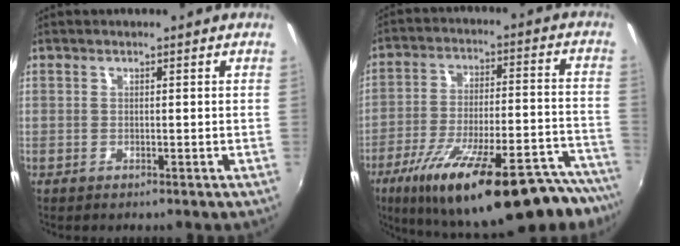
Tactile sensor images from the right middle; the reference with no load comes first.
{"total": 31.6, "force": [-24.4, 6.8, 19.0], "torque": [-0.276, -0.040, -0.339]}